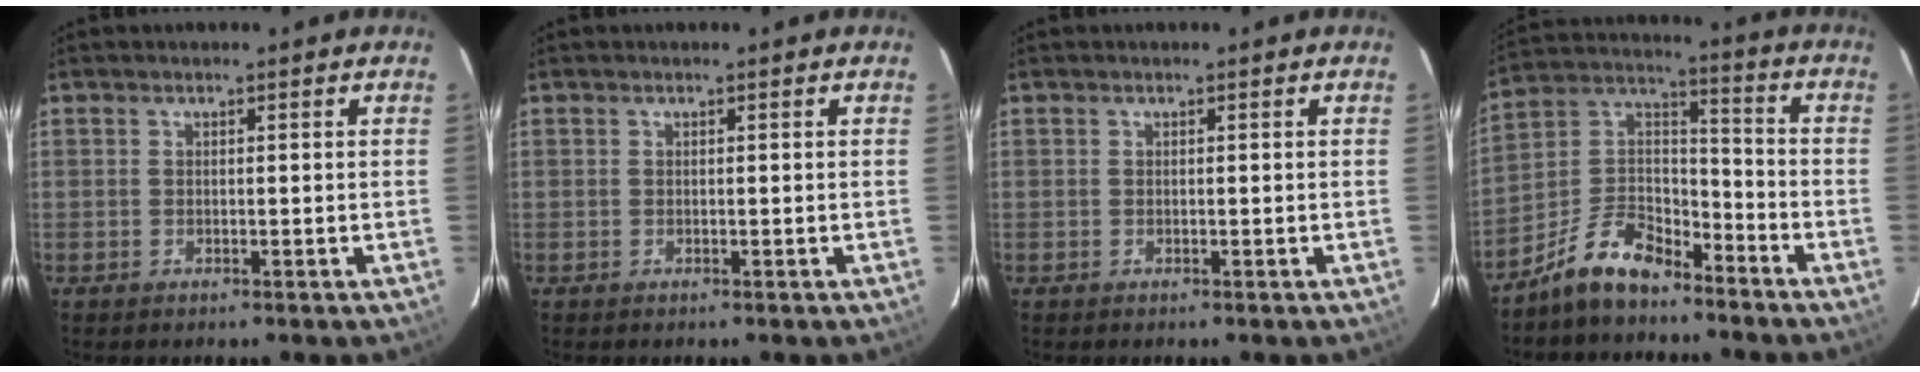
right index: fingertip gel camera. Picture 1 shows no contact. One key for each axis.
{"total": 0.0}
{"total": 0.0}
{"total": 11.8, "fx": -8.9, "fy": 5.4, "fz": 5.7, "tx": -0.130, "ty": 0.047, "tz": -0.165}